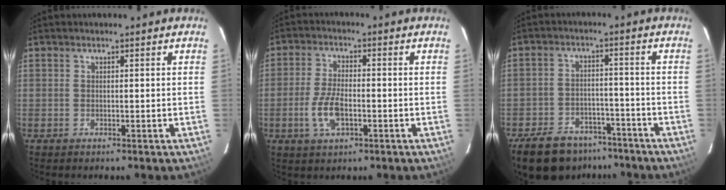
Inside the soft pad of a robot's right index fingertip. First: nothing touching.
{"total": 7.0, "force": [-2.3, 3.2, 5.8], "torque": [-0.126, -0.002, -0.043]}
{"total": 16.2, "force": [-12.2, 8.4, 6.6], "torque": [-0.165, 0.009, -0.172]}